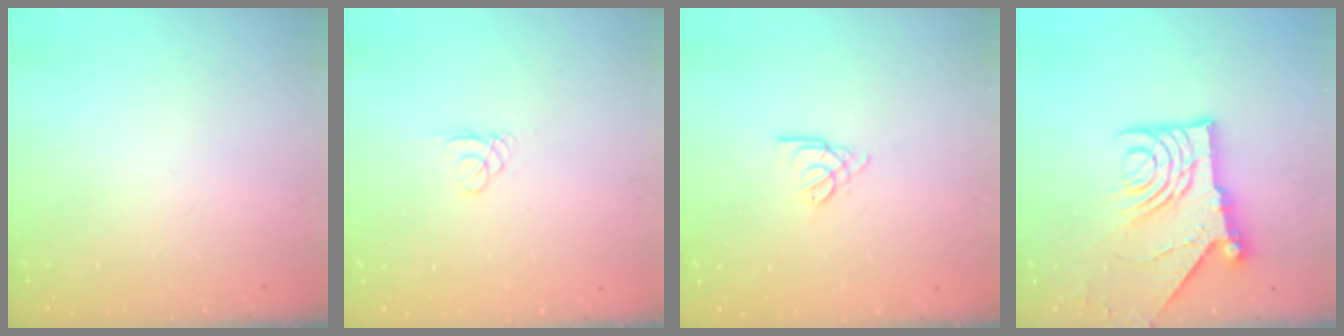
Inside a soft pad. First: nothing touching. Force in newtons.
{"total": 0.6, "press": 0.6, "slide": 0.1}
{"total": 3.0, "press": 2.9, "slide": 0.5}
{"total": 15.5, "press": 15.4, "slide": 1.7}